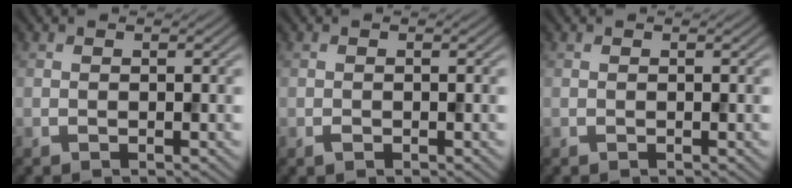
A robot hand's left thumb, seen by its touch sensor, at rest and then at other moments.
{"total": 0.5, "force": [-0.3, 0.3, 0.3], "torque": [-0.005, -0.002, -0.005]}
{"total": 0.0}